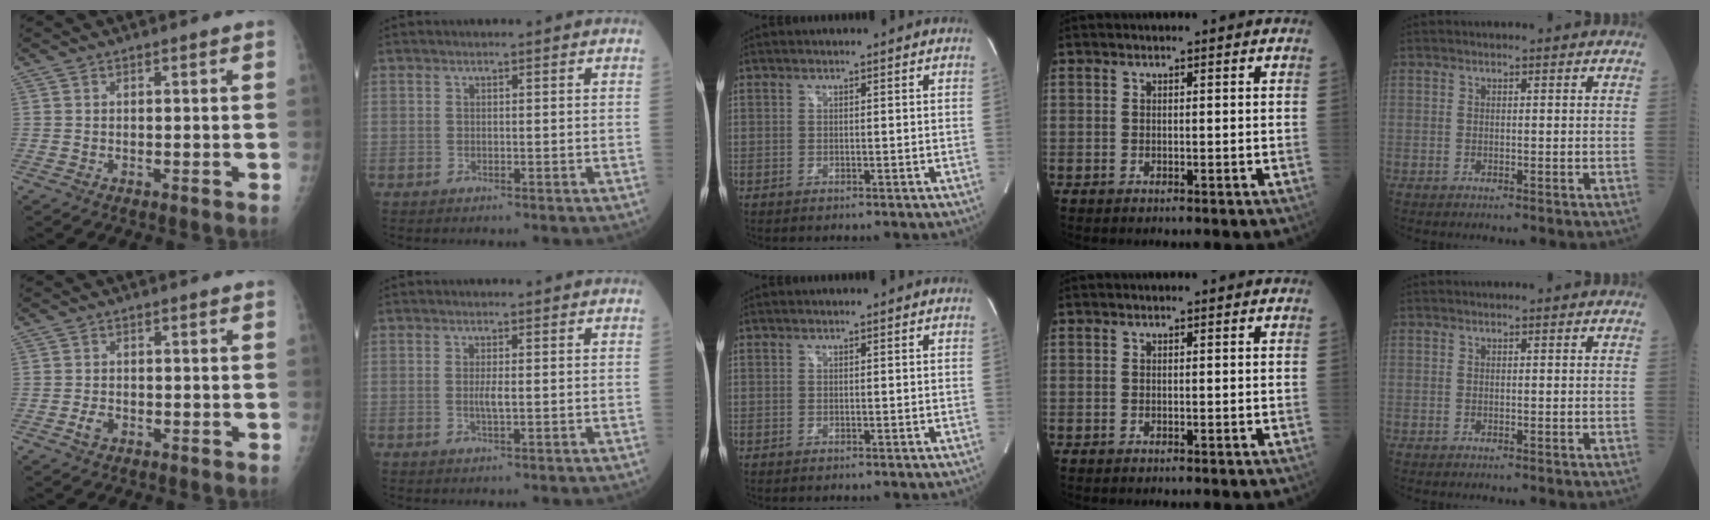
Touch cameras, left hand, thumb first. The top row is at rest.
{"thumb": {"total": 1.7, "force": [-0.7, 1.1, 1.1], "torque": [-0.021, 0.003, -0.013]}, "index": {"total": 1.8, "force": [-0.2, 0.2, 1.8], "torque": [-0.039, -0.003, -0.003]}}